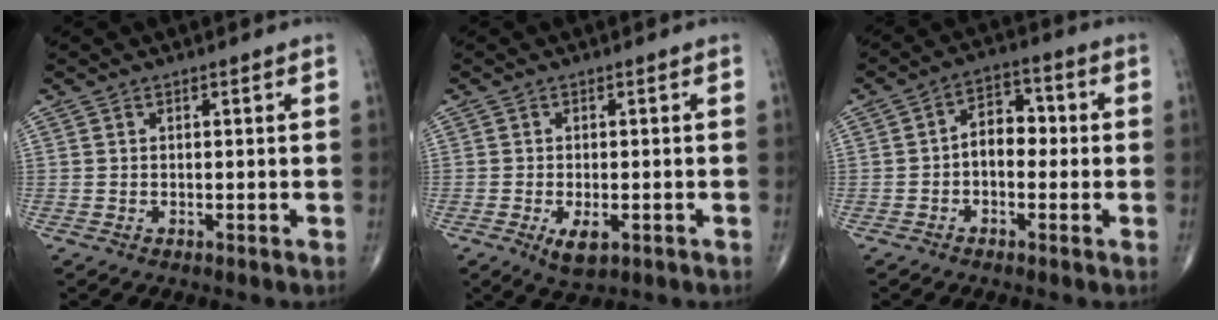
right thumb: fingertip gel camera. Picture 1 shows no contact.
{"total": 4.1, "force": [-1.6, 1.9, 3.3], "torque": [-0.055, -0.007, -0.022]}
{"total": 6.6, "force": [-0.5, 4.4, 4.9], "torque": [-0.055, 0.026, -0.019]}